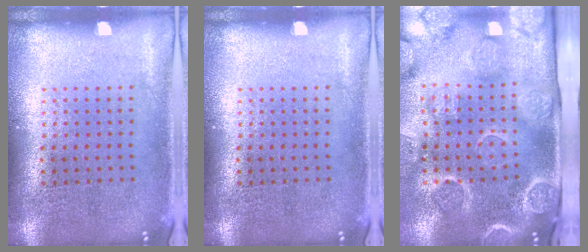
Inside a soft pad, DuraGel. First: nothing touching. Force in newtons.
{"total": 0.0}
{"total": 4.3, "press": 3.4, "slide": 2.6}